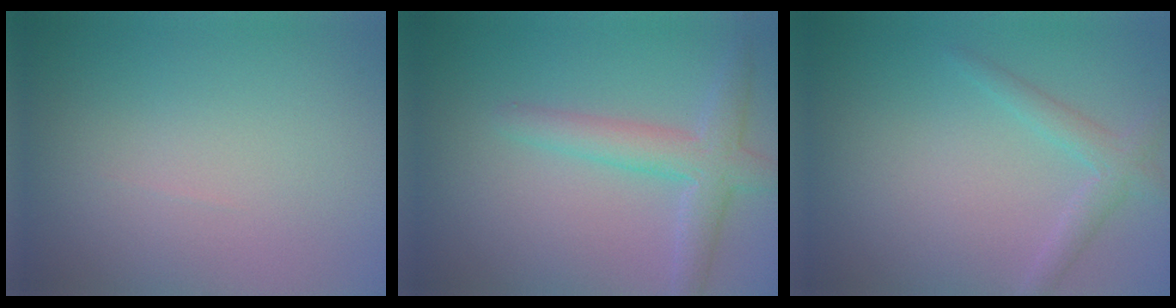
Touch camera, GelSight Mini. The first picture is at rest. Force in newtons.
{"total": 3.7, "press": 3.7, "slide": 0.1}
{"total": 2.0, "press": 2.0, "slide": 0.2}